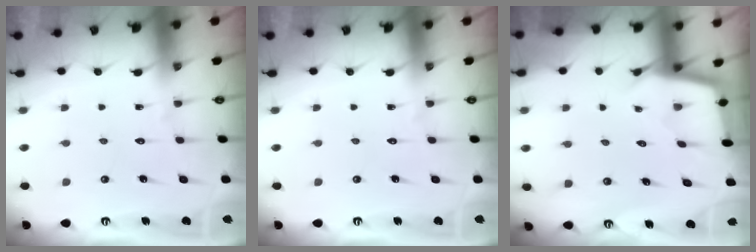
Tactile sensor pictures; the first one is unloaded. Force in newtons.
{"total": 0.0}
{"total": 2.5, "press": 2.5, "slide": 0.2}